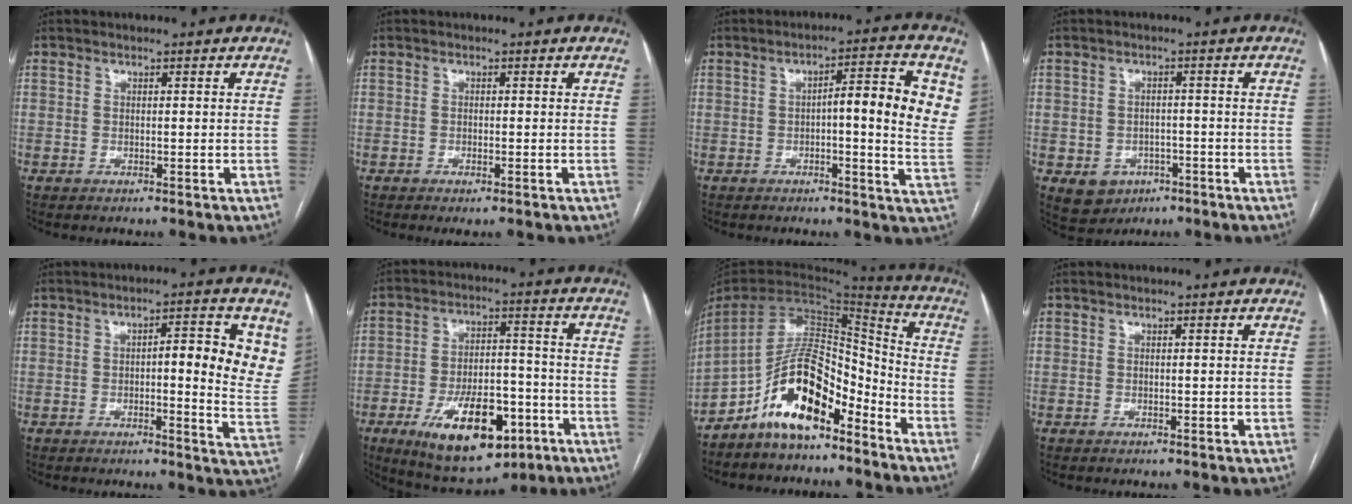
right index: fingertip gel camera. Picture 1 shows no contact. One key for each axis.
{"total": 1.4, "fx": -0.8, "fy": 0.3, "fz": 1.1, "tx": -0.018, "ty": -0.003, "tz": -0.010}
{"total": 11.1, "fx": 2.3, "fy": 1.8, "fz": 10.7, "tx": -0.135, "ty": 0.016, "tz": 0.021}
{"total": 5.6, "fx": -2.5, "fy": 4.7, "fz": 1.8, "tx": -0.031, "ty": 0.004, "tz": -0.026}
{"total": 10.5, "fx": 3.2, "fy": 2.2, "fz": 9.8, "tx": -0.112, "ty": 0.000, "tz": 0.033}
{"total": 16.4, "fx": -7.6, "fy": 7.3, "fz": 12.6, "tx": -0.208, "ty": 0.002, "tz": -0.108}
{"total": 13.5, "fx": -9.0, "fy": 5.0, "fz": 8.8, "tx": -0.164, "ty": 0.031, "tz": -0.163}
{"total": 0.0}